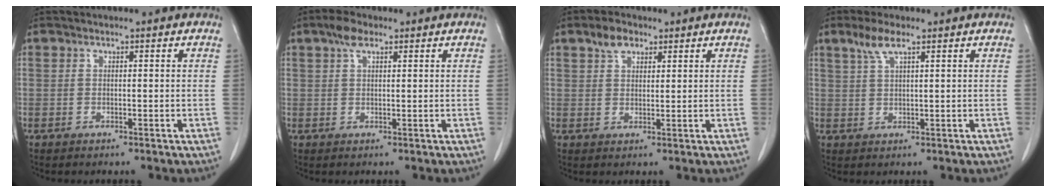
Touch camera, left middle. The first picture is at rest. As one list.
[{"total": 2.9, "force": [1.8, 1.1, 2.0], "torque": [-0.044, 0.011, 0.034]}, {"total": 3.5, "force": [2.3, 1.9, 1.9], "torque": [-0.039, 0.008, 0.045]}, {"total": 3.7, "force": [2.4, 0.5, 2.8], "torque": [-0.068, 0.007, 0.053]}]